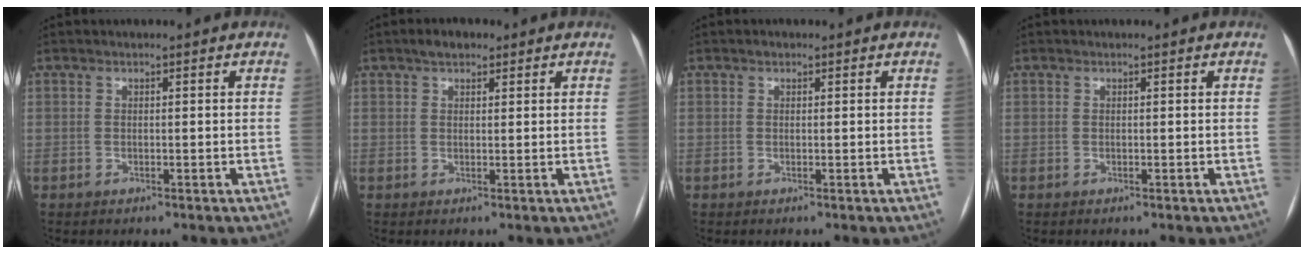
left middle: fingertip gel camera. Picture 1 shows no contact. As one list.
[{"total": 2.7, "force": [1.9, 1.4, 1.4], "torque": [-0.024, 0.012, 0.029]}, {"total": 0.6, "force": [0.4, 0.4, 0.2], "torque": [-0.003, 0.003, 0.005]}, {"total": 0.0}]